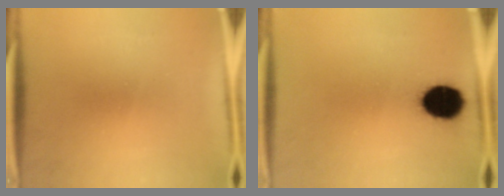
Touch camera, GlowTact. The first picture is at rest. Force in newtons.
{"total": 13.9}